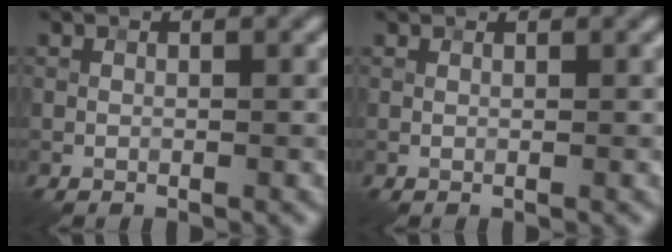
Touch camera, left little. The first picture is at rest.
{"total": 0.8, "force": [0.8, 0.1, 0.2], "torque": [-0.008, -0.002, 0.007]}